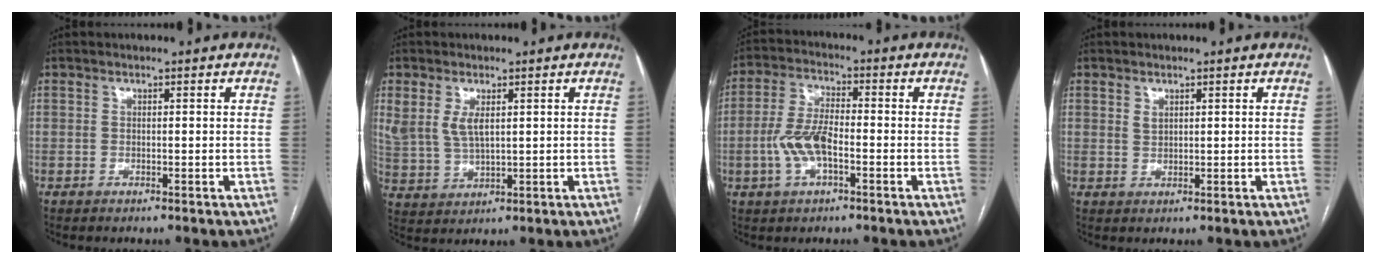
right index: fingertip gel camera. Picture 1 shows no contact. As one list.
[{"total": 6.2, "force": [2.4, 3.2, 4.7], "torque": [-0.109, 0.007, 0.059]}, {"total": 7.3, "force": [-2.1, 2.7, 6.4], "torque": [-0.145, 0.009, -0.042]}, {"total": 1.2, "force": [0.7, 0.7, 0.7], "torque": [-0.011, -0.001, 0.016]}]